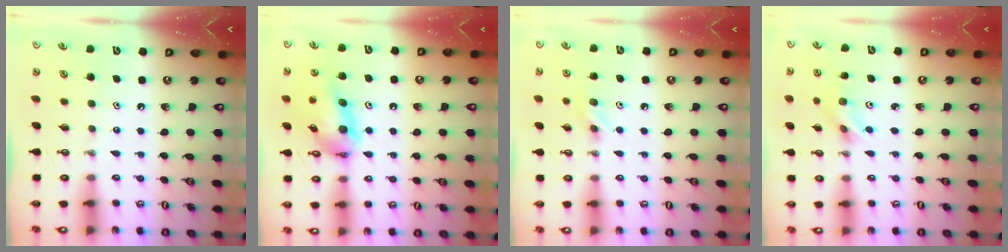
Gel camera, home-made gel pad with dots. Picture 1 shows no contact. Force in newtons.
{"total": 13.9, "press": 13.8, "slide": 1.2}
{"total": 5.7, "press": 5.4, "slide": 1.7}
{"total": 5.4, "press": 4.5, "slide": 2.9}